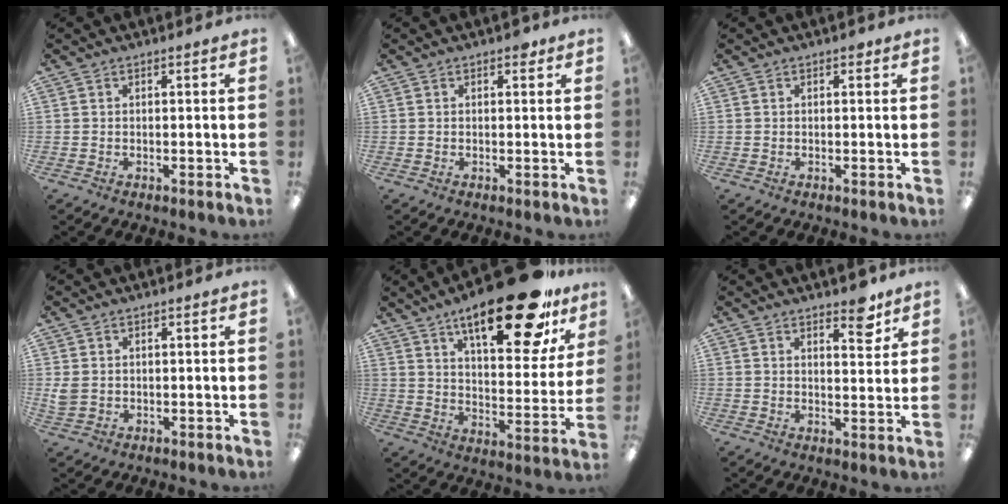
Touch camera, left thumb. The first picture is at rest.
{"total": 1.5, "force": [0.9, 0.8, 0.9], "torque": [-0.011, 0.001, 0.013]}
{"total": 0.7, "force": [0.4, 0.4, 0.3], "torque": [0.001, 0.000, 0.005]}
{"total": 2.7, "force": [0.7, 2.2, 1.5], "torque": [-0.030, 0.004, 0.014]}
{"total": 23.4, "force": [15.5, 7.9, 15.7], "torque": [-0.227, -0.090, 0.247]}
{"total": 6.0, "force": [4.6, 2.3, 3.1], "torque": [-0.025, -0.030, 0.074]}